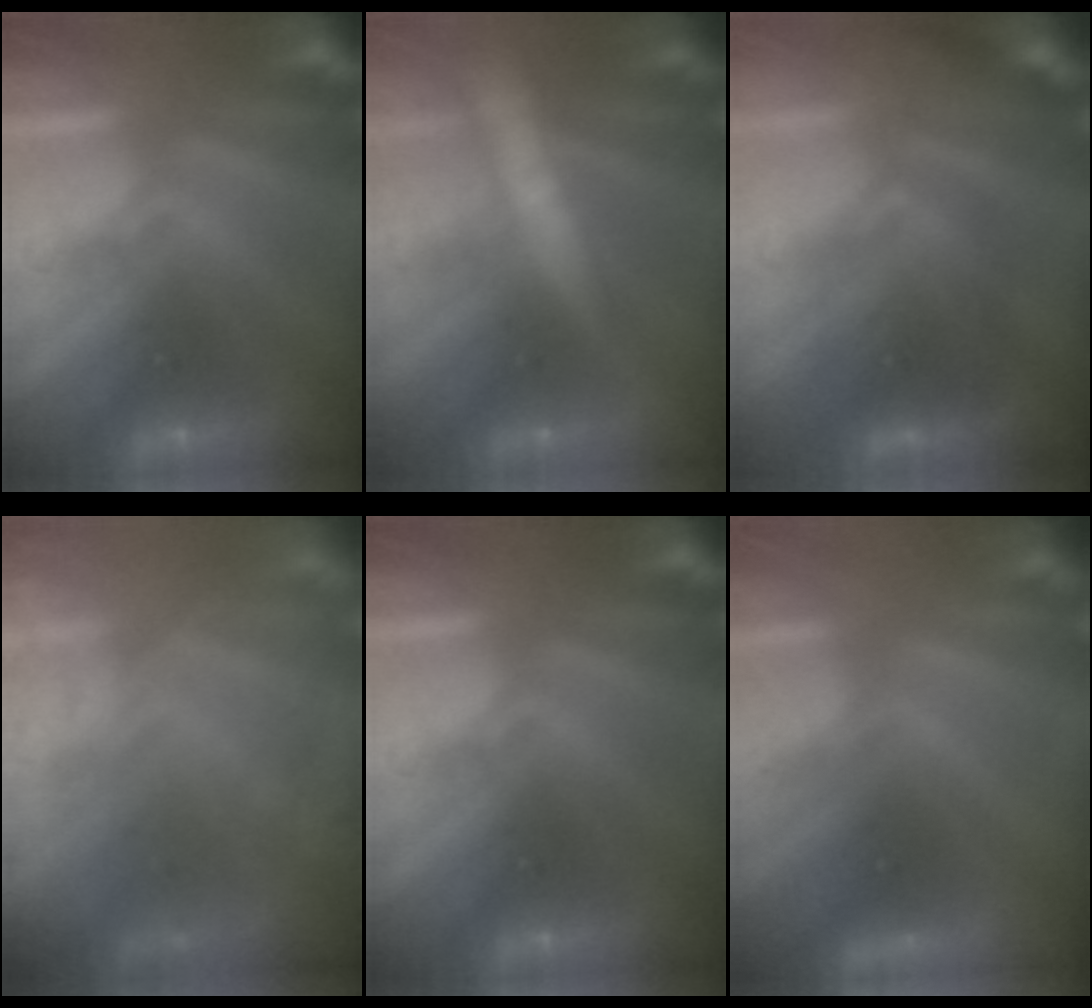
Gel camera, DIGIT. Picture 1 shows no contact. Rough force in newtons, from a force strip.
{"total": 9.1}
{"total": 2.3}
{"total": 11.4}
{"total": 0.0}
{"total": 3.3}